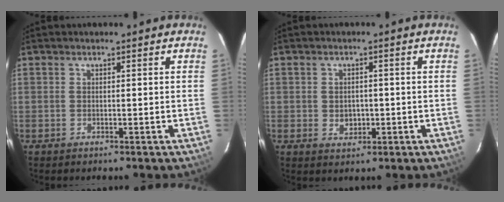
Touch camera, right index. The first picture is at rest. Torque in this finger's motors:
{"motor_torque": [0.02, -0.04, 0.01, 0.00]}